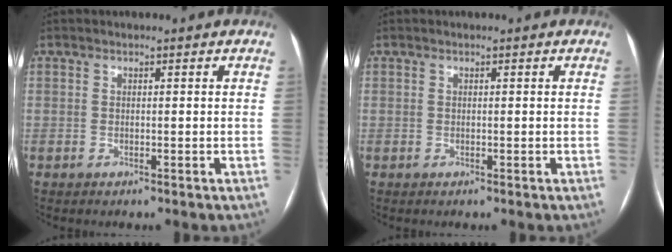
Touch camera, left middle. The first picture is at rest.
{"total": 0.0}